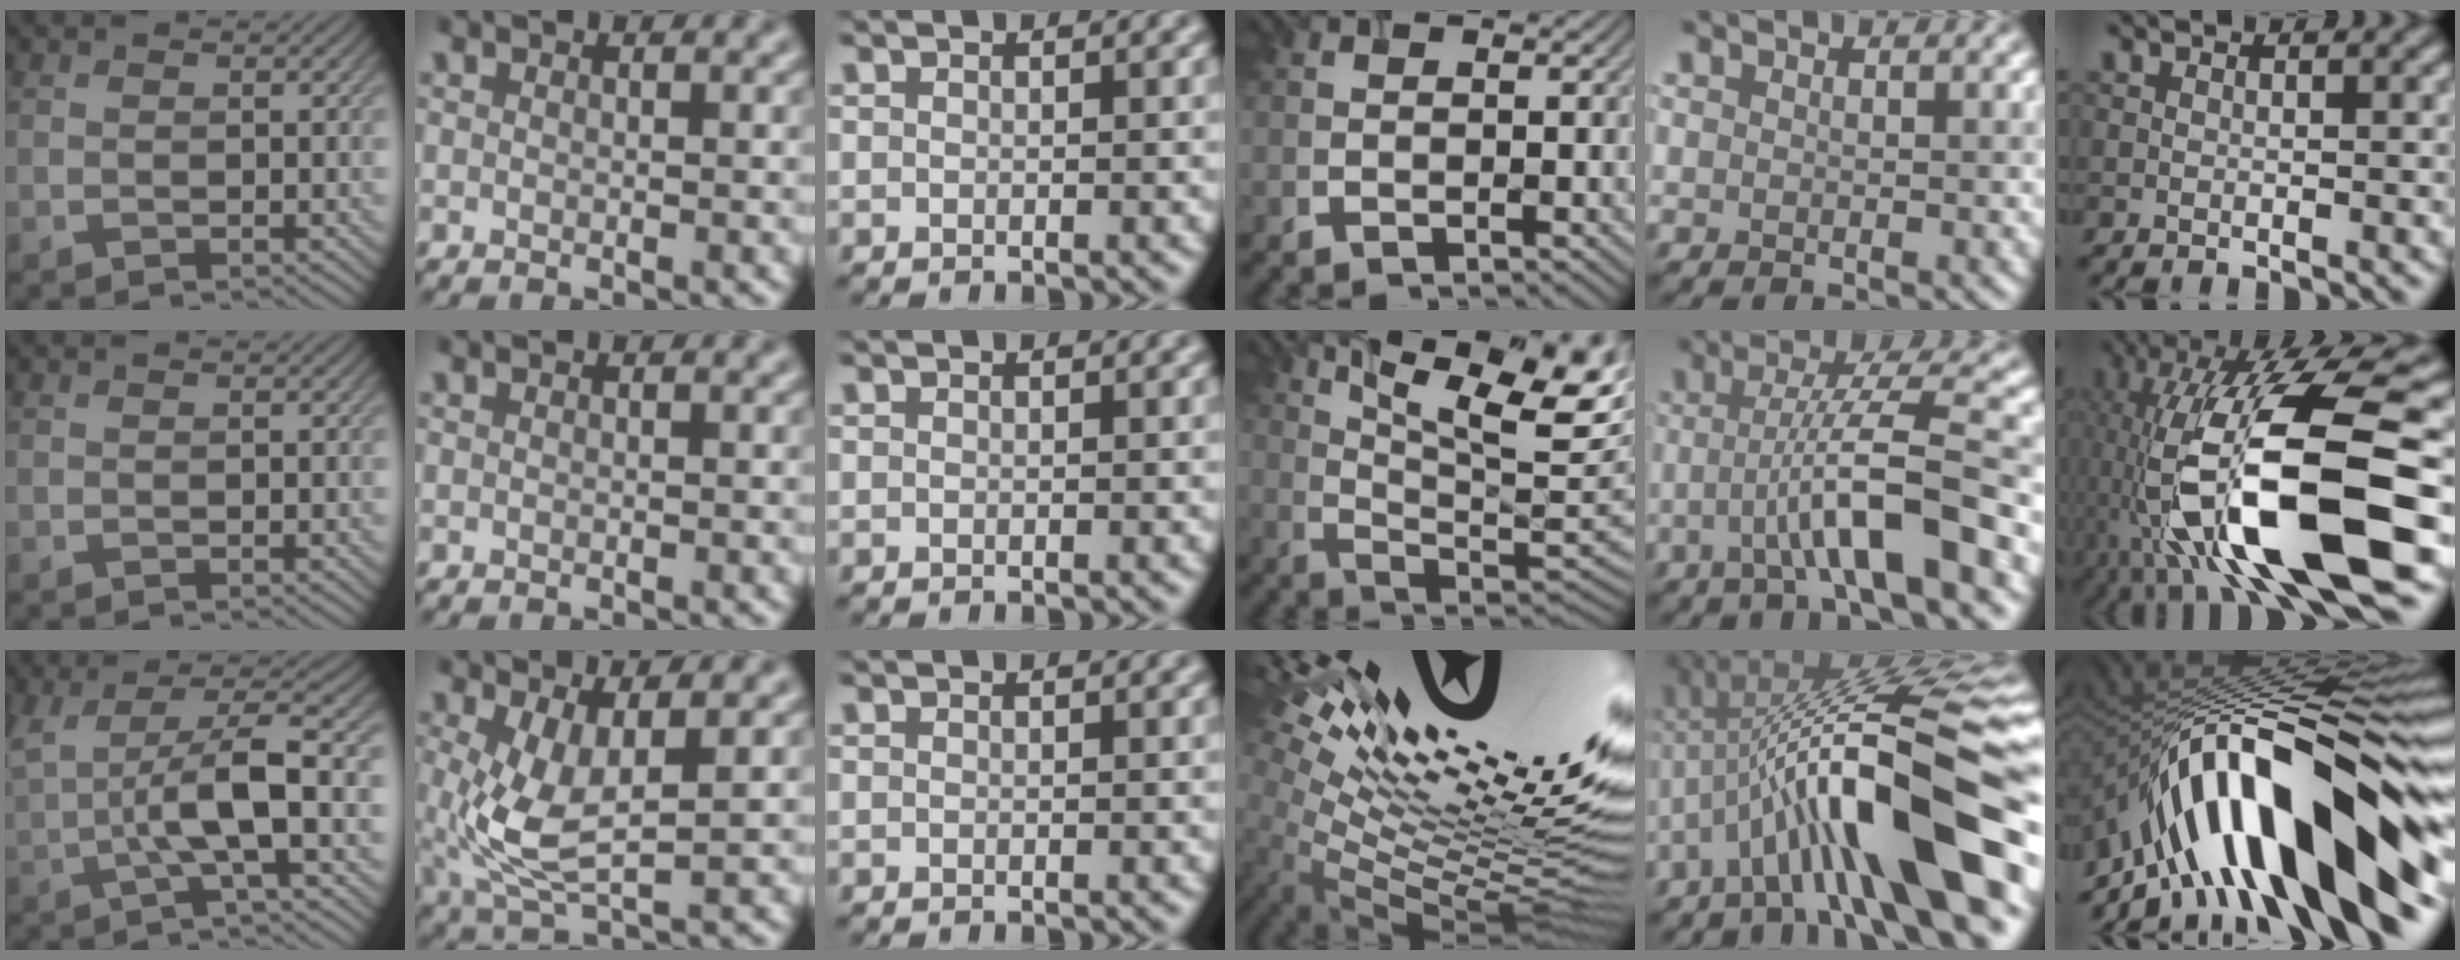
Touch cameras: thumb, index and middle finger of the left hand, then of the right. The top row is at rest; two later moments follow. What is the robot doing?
{"motion": "screw", "object": "timer"}